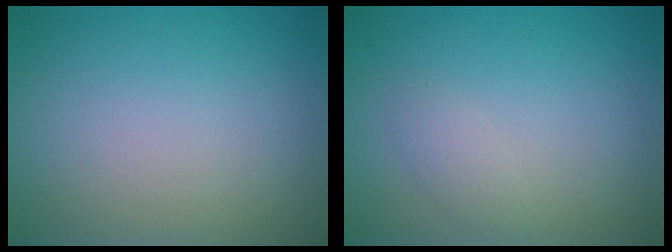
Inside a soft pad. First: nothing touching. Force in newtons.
{"total": 1.2, "press": 1.2, "slide": 0.0}